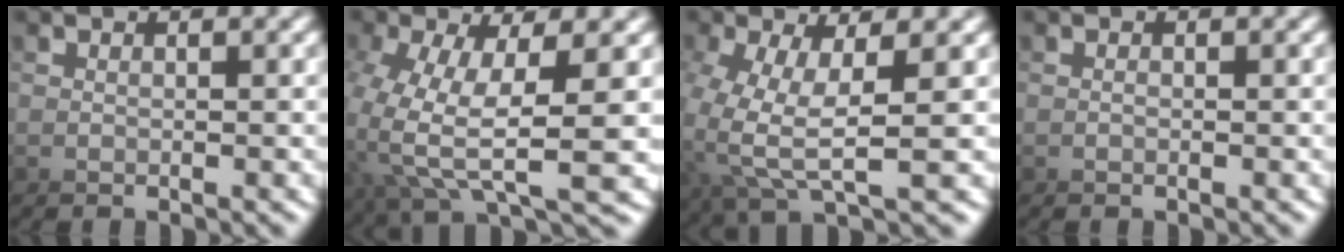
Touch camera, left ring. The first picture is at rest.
{"total": 3.3, "force": [0.8, -1.8, 2.7], "torque": [-0.083, 0.023, 0.002]}
{"total": 3.1, "force": [0.6, -2.9, 0.8], "torque": [-0.048, 0.020, 0.003]}
{"total": 0.7, "force": [-0.1, -0.5, -0.4], "torque": [-0.002, -0.003, 0.000]}